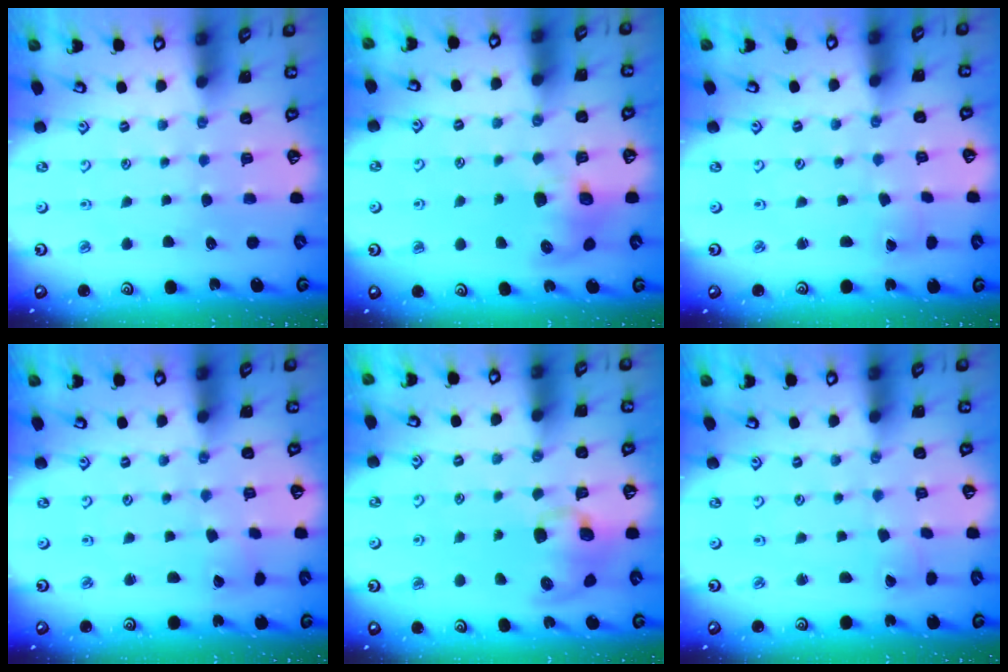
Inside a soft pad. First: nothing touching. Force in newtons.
{"total": 8.7, "press": 8.6, "slide": 1.3}
{"total": 0.7, "press": 0.7, "slide": 0.0}
{"total": 2.3, "press": 2.3, "slide": 0.1}
{"total": 11.3, "press": 11.2, "slide": 1.2}
{"total": 2.0, "press": 2.0, "slide": 0.2}